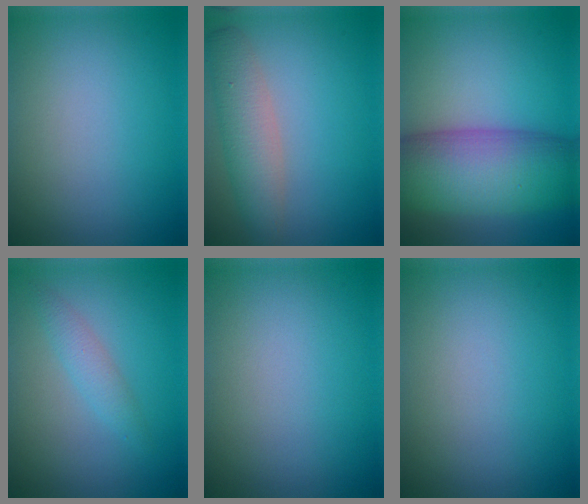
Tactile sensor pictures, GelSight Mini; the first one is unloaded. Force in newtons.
{"total": 4.1, "press": 4.1, "slide": 0.2}
{"total": 11.2, "press": 11.2, "slide": 0.4}
{"total": 1.8, "press": 1.8, "slide": 0.1}
{"total": 0.0}
{"total": 0.0}